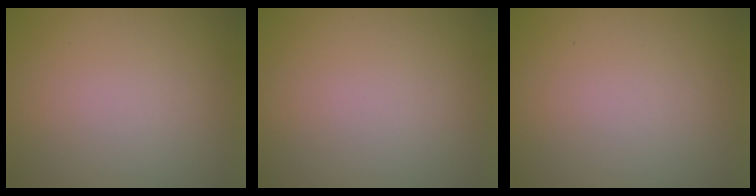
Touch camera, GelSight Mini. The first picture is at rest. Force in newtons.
{"total": 0.0}
{"total": 0.0}